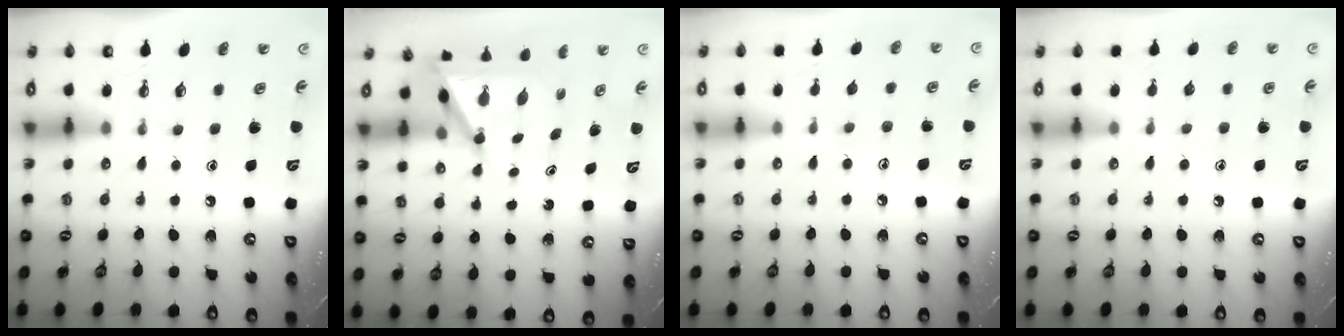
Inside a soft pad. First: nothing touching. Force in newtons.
{"total": 6.3, "press": 6.3, "slide": 0.6}
{"total": 6.6, "press": 6.5, "slide": 0.7}
{"total": 4.8, "press": 4.8, "slide": 0.5}